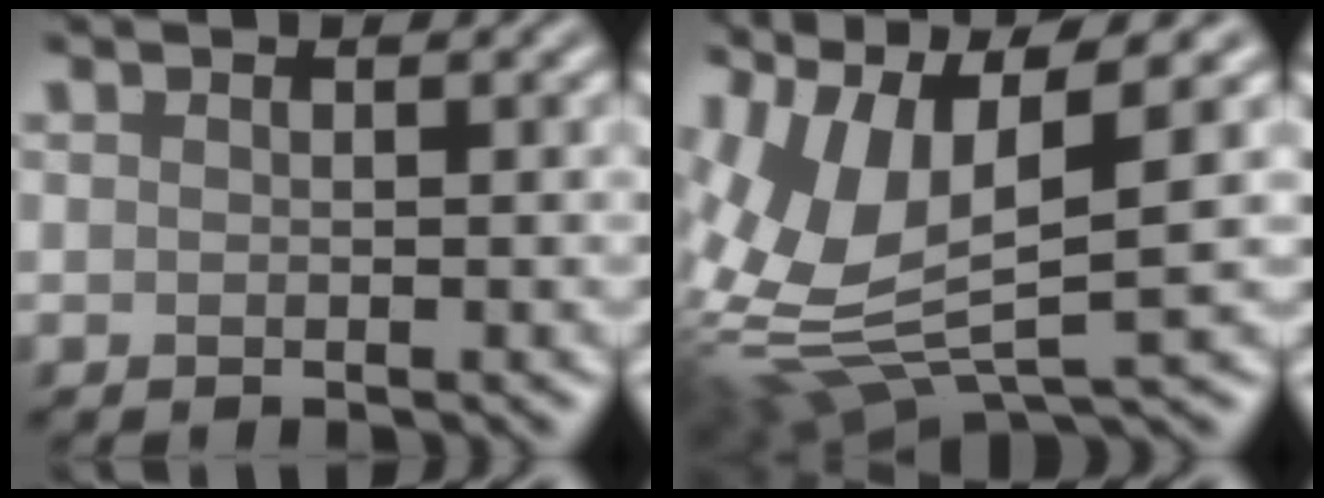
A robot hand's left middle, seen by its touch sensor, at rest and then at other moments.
{"total": 10.4, "force": [2.3, 4.3, 9.1], "torque": [-0.212, -0.008, 0.048]}